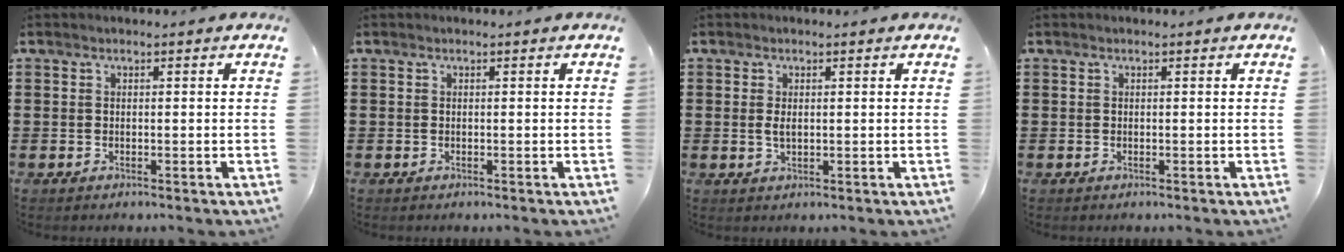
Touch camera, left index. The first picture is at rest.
{"total": 0.0}
{"total": 1.8, "force": [0.2, 0.8, 1.6], "torque": [-0.040, 0.000, 0.000]}
{"total": 0.0}